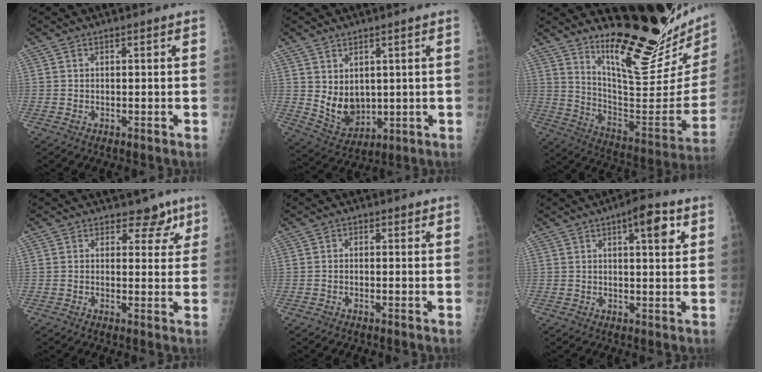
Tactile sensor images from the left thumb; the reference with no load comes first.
{"total": 7.6, "force": [1.3, 5.5, 5.1], "torque": [-0.064, -0.025, 0.050]}
{"total": 26.5, "force": [20.6, 5.1, 15.9], "torque": [-0.203, -0.177, 0.304]}
{"total": 4.5, "force": [3.0, 3.0, 1.7], "torque": [0.016, -0.012, 0.031]}
{"total": 0.6, "force": [-0.1, 0.4, 0.4], "torque": [0.000, 0.001, -0.008]}
{"total": 6.8, "force": [2.9, 2.1, 5.8], "torque": [-0.068, -0.007, 0.035]}